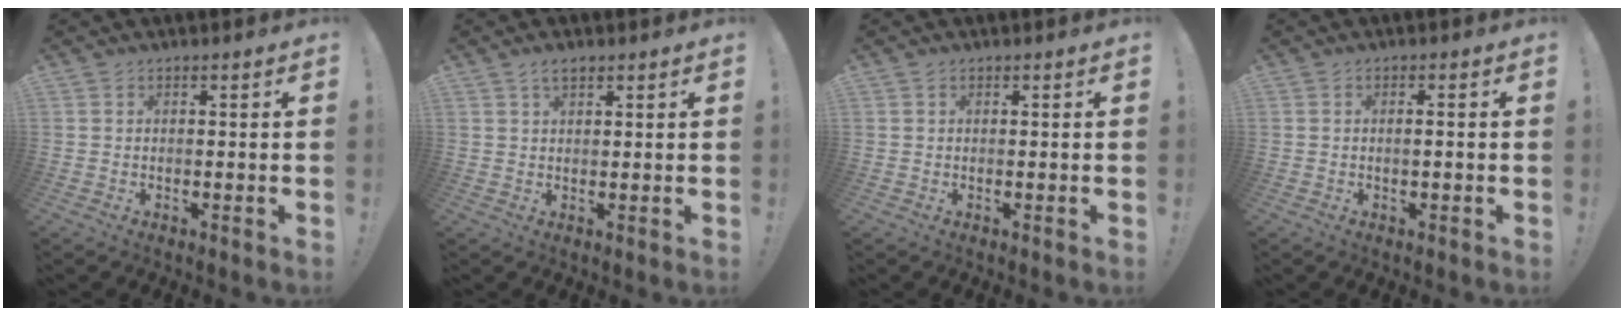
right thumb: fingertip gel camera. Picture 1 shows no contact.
{"total": 2.6, "force": [1.6, 1.1, 1.7], "torque": [-0.026, -0.005, 0.026]}
{"total": 0.0}
{"total": 1.4, "force": [-0.4, 0.0, 1.3], "torque": [-0.023, -0.001, -0.009]}